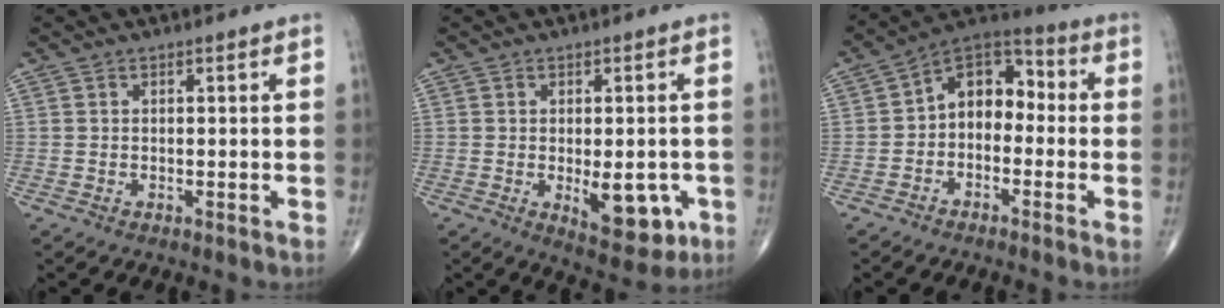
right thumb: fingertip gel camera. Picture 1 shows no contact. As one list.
[{"total": 9.1, "force": [-2.3, 4.3, 7.7], "torque": [-0.072, -0.011, -0.019]}, {"total": 9.8, "force": [-0.8, 6.9, 6.9], "torque": [-0.073, 0.044, -0.037]}]